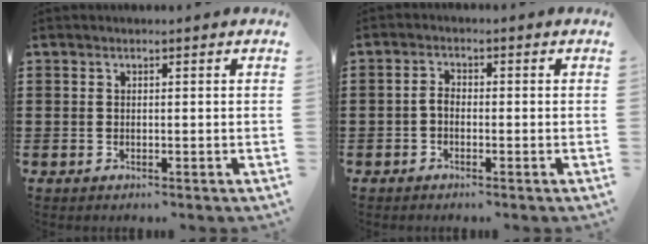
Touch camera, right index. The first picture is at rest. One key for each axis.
{"total": 1.9, "fx": -0.8, "fy": 1.0, "fz": 1.4, "tx": -0.035, "ty": 0.001, "tz": -0.018}